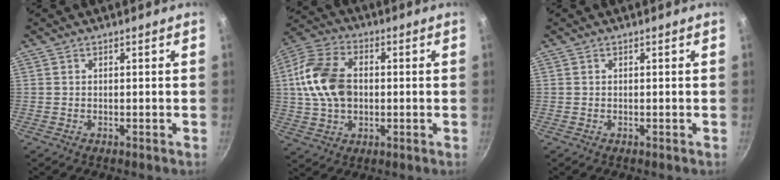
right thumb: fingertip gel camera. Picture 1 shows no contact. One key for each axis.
{"total": 14.7, "fx": 0.9, "fy": 10.2, "fz": 10.5, "tx": -0.190, "ty": 0.020, "tz": 0.006}
{"total": 0.0}